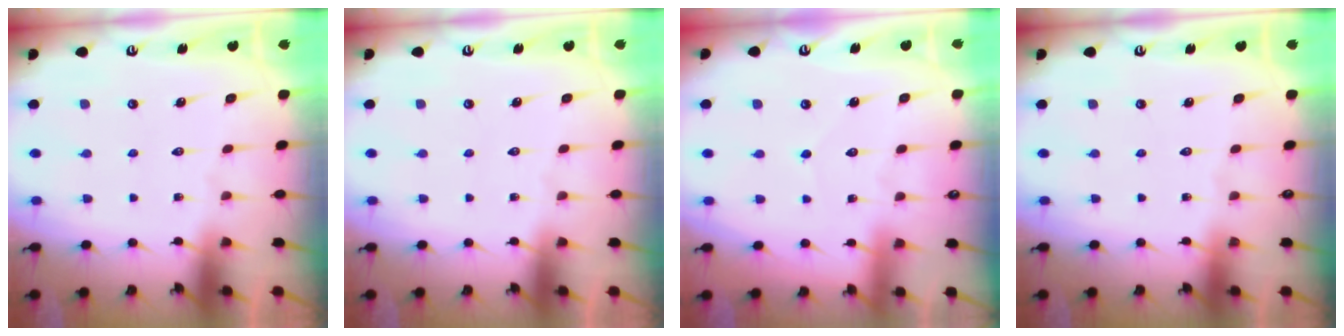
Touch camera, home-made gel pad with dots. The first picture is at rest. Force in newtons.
{"total": 0.0}
{"total": 2.6, "press": 2.6, "slide": 0.3}
{"total": 0.0}